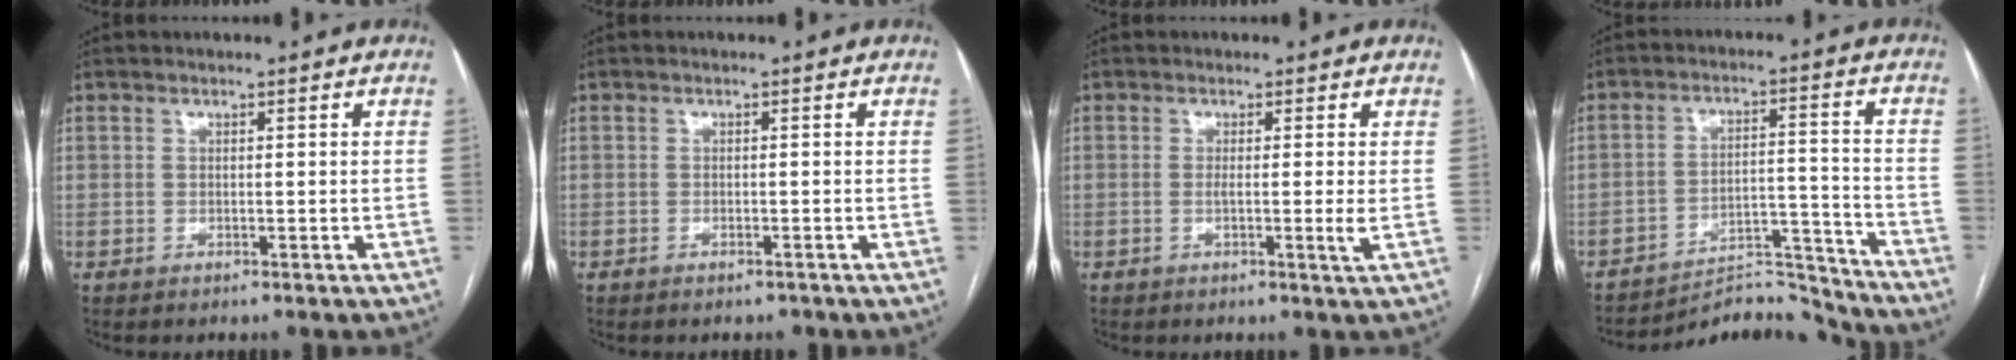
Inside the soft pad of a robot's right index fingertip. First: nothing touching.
{"total": 1.0, "force": [-0.8, 0.4, 0.3], "torque": [-0.009, -0.001, -0.009]}
{"total": 2.6, "force": [-0.2, -0.4, 2.6], "torque": [-0.045, -0.005, -0.005]}
{"total": 9.7, "force": [-9.5, 1.3, -1.1], "torque": [0.032, 0.047, -0.147]}